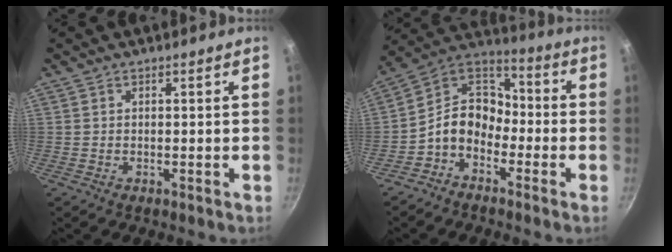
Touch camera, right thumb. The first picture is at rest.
{"total": 10.5, "force": [-4.3, 7.7, 5.7], "torque": [-0.072, 0.067, -0.111]}